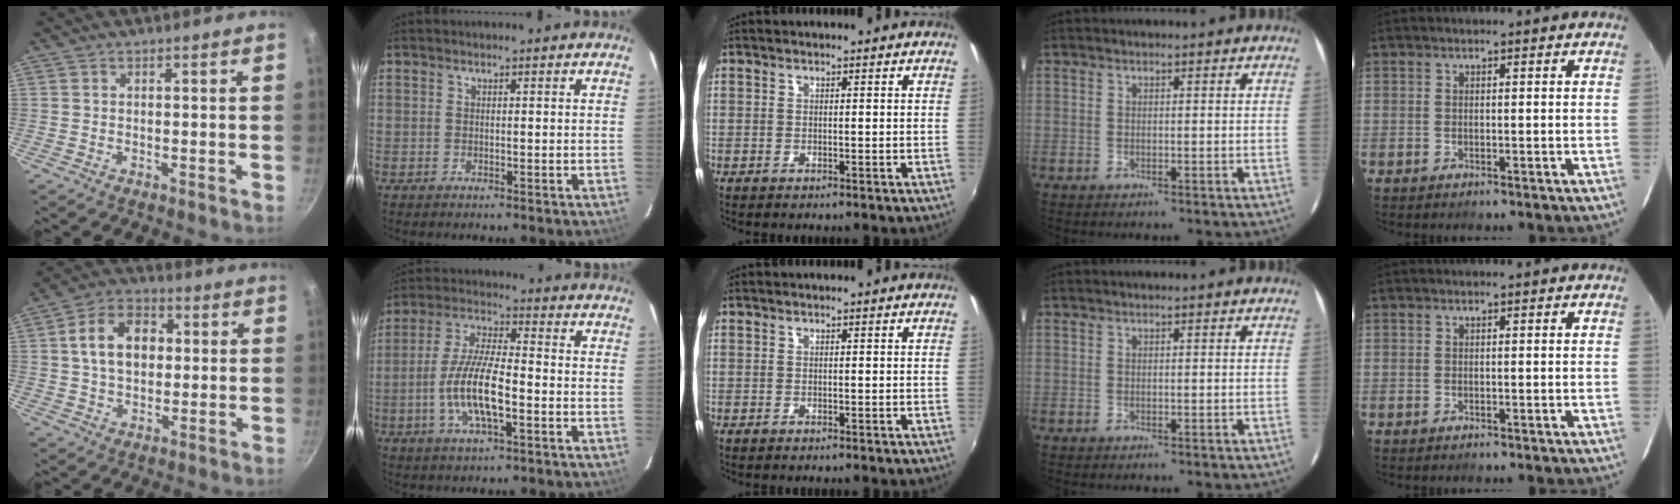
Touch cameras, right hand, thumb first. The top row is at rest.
{"thumb": {"total": 11.5, "force": [1.7, 8.2, 7.9], "torque": [-0.107, 0.017, 0.019]}, "index": {"total": 11.4, "force": [-3.6, 3.2, 10.3], "torque": [-0.212, -0.003, -0.067]}}